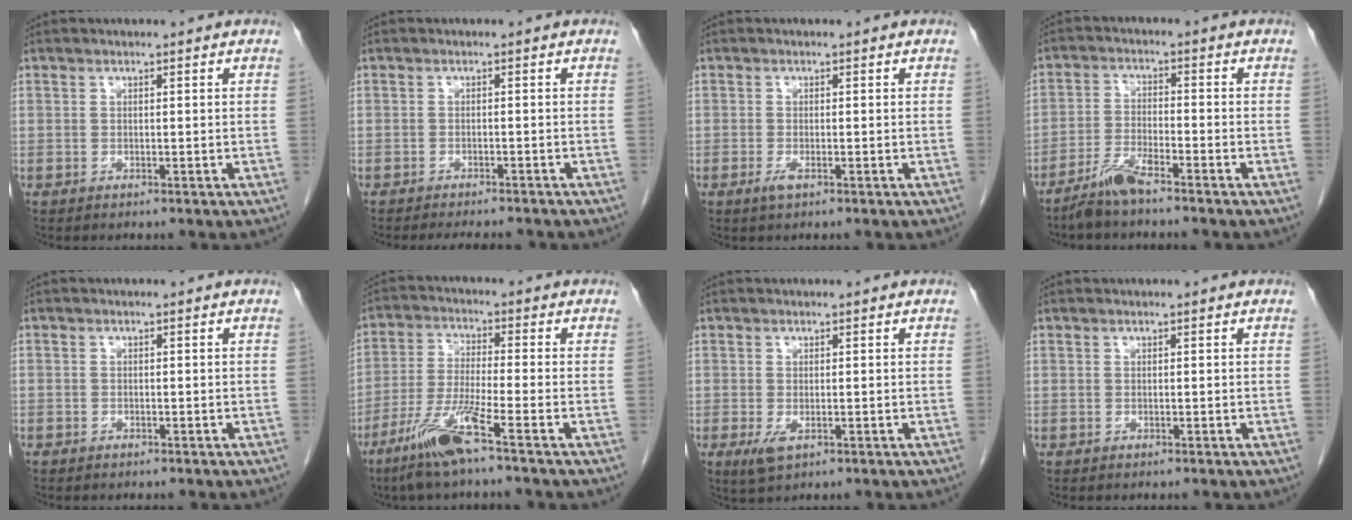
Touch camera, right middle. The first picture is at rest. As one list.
[{"total": 6.5, "force": [-5.9, 1.2, 2.3], "torque": [-0.029, -0.008, -0.075]}, {"total": 1.4, "force": [-0.7, 0.3, 1.2], "torque": [-0.025, -0.002, -0.012]}, {"total": 5.0, "force": [-4.2, 0.3, 2.7], "torque": [-0.062, -0.012, -0.086]}, {"total": 0.8, "force": [-0.6, 0.6, 0.0], "torque": [0.000, 0.004, -0.009]}, {"total": 8.8, "force": [-5.5, -0.8, 6.8], "torque": [-0.145, -0.025, -0.115]}, {"total": 2.6, "force": [-1.0, 1.0, 2.2], "torque": [-0.044, -0.006, -0.012]}, {"total": 0.0}]